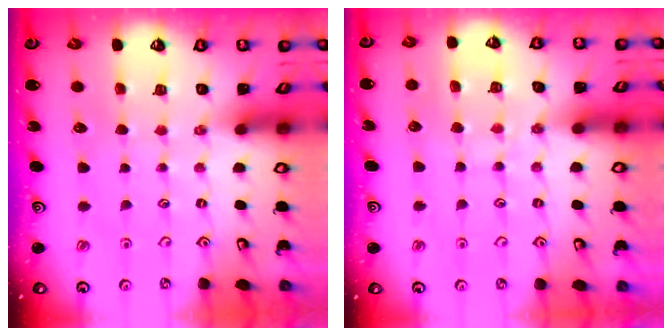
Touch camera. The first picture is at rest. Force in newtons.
{"total": 7.6, "press": 7.6, "slide": 0.9}